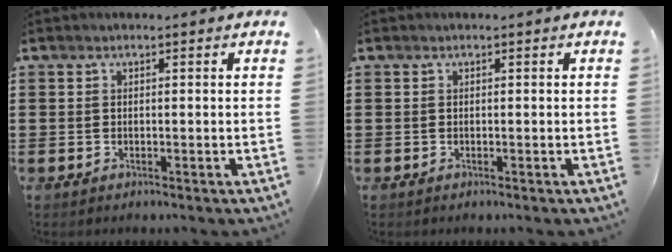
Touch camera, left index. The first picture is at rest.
{"total": 0.0}